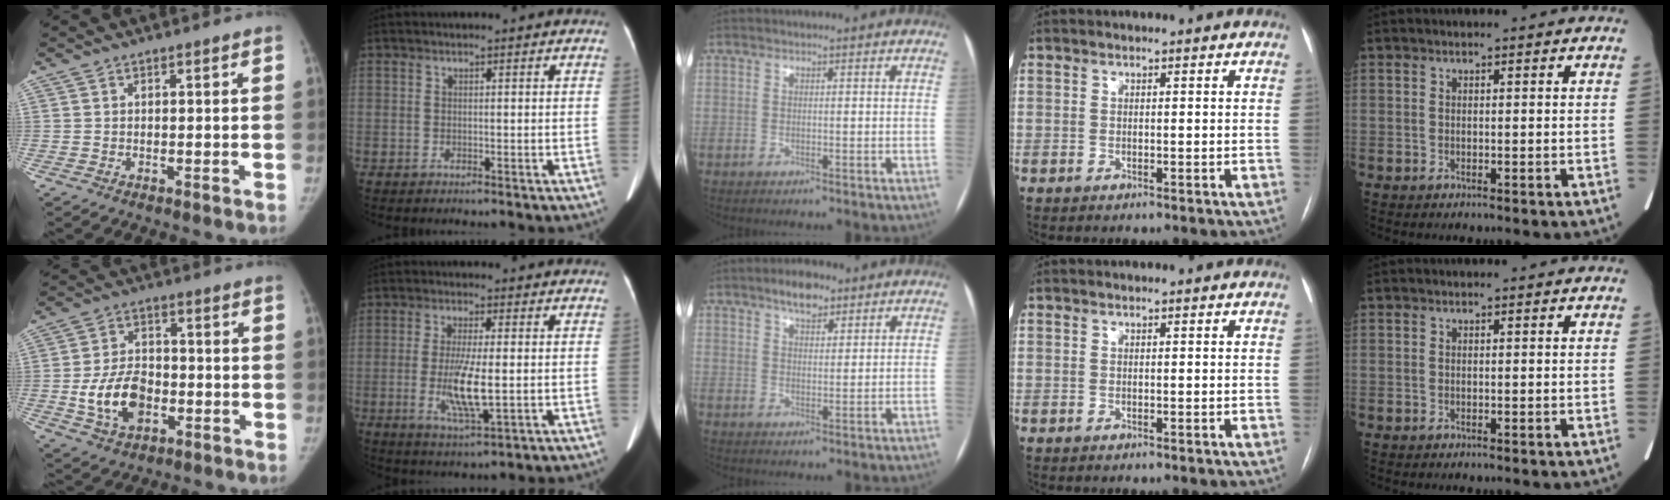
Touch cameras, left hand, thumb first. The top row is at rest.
{"thumb": {"total": 11.0, "force": [-2.9, 7.4, 7.7], "torque": [-0.126, 0.017, -0.047]}, "index": {"total": 7.3, "force": [-1.4, 1.1, 7.1], "torque": [-0.140, -0.035, -0.026]}, "middle": {"total": 4.4, "force": [3.1, 1.9, 2.6], "torque": [-0.044, 0.008, 0.051]}}